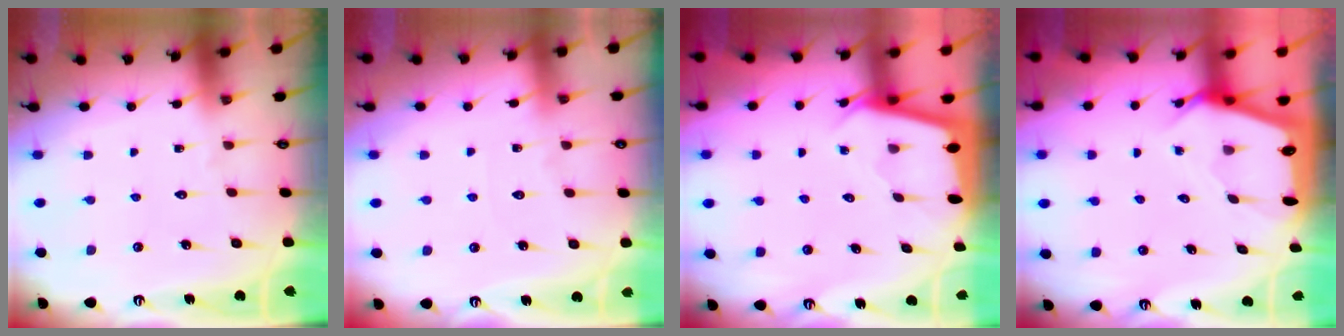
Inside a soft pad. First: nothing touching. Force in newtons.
{"total": 3.4, "press": 3.3, "slide": 0.4}
{"total": 2.0, "press": 2.0, "slide": 0.2}
{"total": 2.9, "press": 2.9, "slide": 0.2}